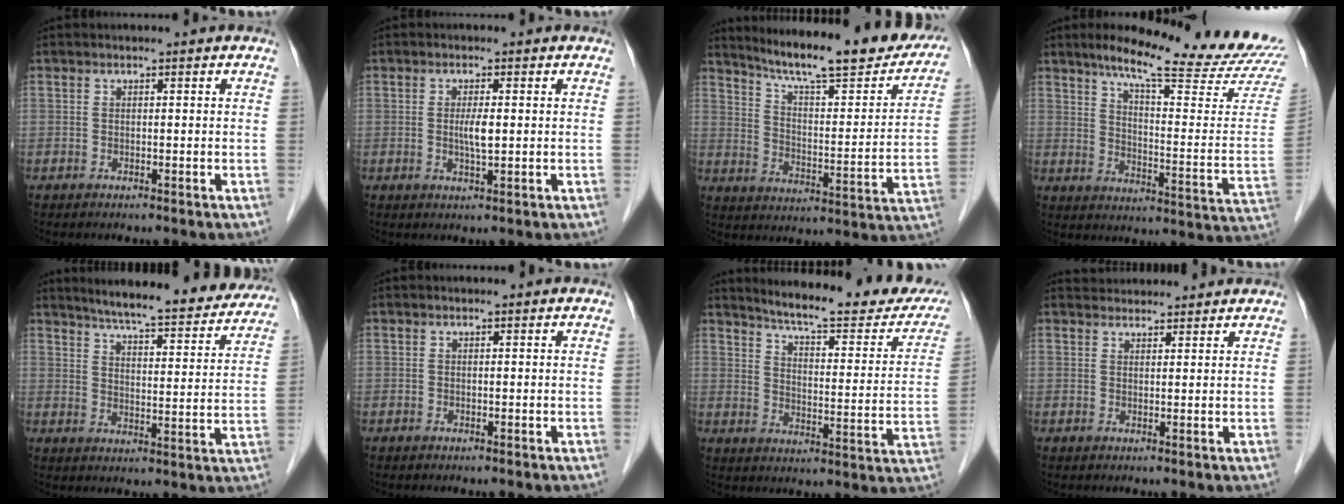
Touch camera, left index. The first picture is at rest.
{"total": 2.6, "force": [0.1, 0.4, 2.6], "torque": [-0.052, -0.002, 0.002]}
{"total": 24.0, "force": [20.6, 3.2, 12.0], "torque": [-0.176, -0.044, 0.276]}
{"total": 22.2, "force": [19.3, 0.5, 11.1], "torque": [-0.157, -0.068, 0.248]}
{"total": 21.9, "force": [19.6, 3.0, 9.2], "torque": [-0.126, -0.030, 0.245]}
{"total": 0.0}
{"total": 22.0, "force": [19.8, 2.8, 9.1], "torque": [-0.118, -0.064, 0.240]}
{"total": 5.4, "force": [5.2, 1.1, 0.5], "torque": [-0.007, 0.033, 0.073]}